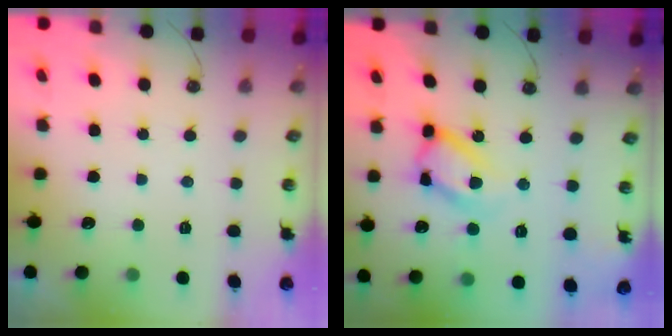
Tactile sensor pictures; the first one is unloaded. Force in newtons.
{"total": 15.5, "press": 15.4, "slide": 1.7}